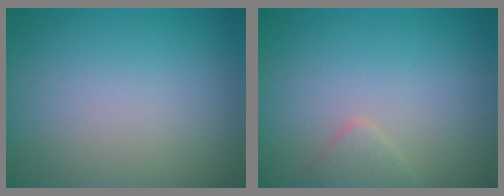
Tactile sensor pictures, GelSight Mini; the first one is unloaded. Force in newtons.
{"total": 1.3, "press": 1.3, "slide": 0.0}